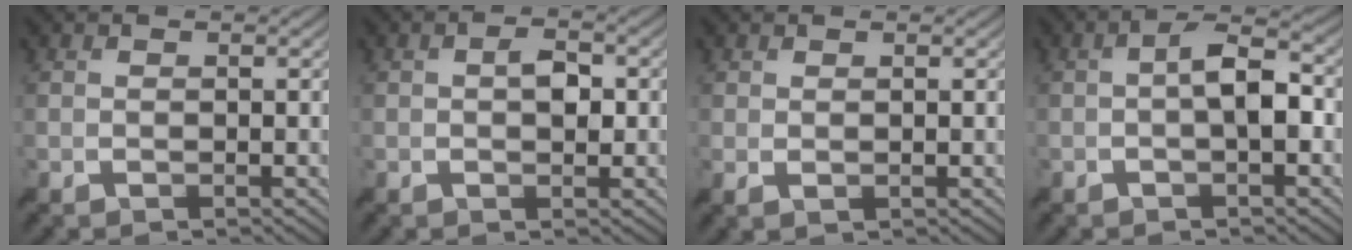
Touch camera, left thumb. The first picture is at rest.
{"total": 2.8, "force": [0.1, 1.3, 2.5], "torque": [-0.043, 0.005, -0.002]}
{"total": 1.0, "force": [0.3, 0.1, 0.9], "torque": [-0.020, 0.003, 0.006]}
{"total": 4.9, "force": [-0.8, 1.2, 4.7], "torque": [-0.083, 0.018, -0.026]}